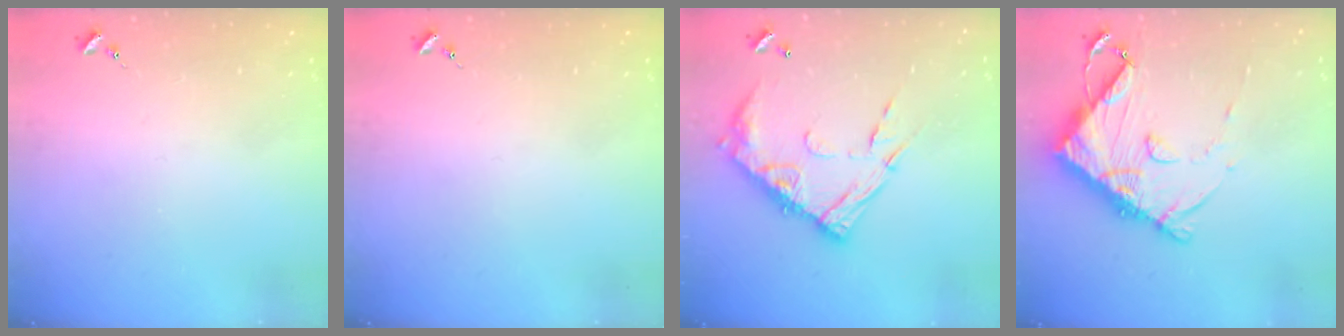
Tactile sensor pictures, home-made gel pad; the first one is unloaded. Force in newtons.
{"total": 0.0}
{"total": 16.0, "press": 15.9, "slide": 1.4}
{"total": 13.5, "press": 13.4, "slide": 1.5}